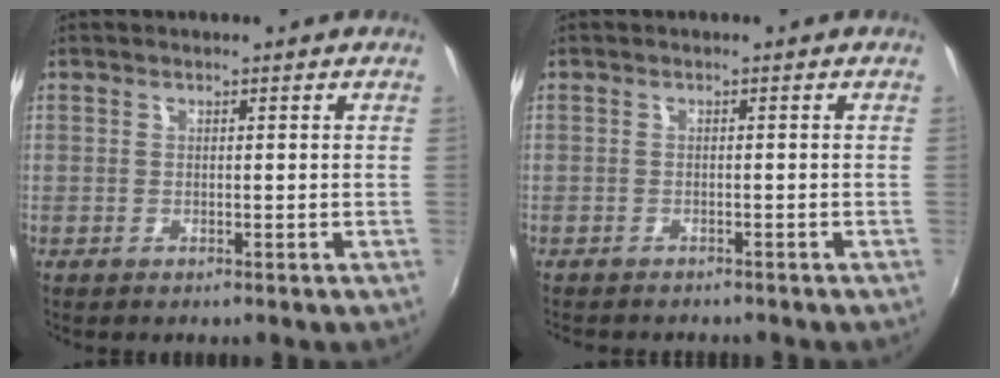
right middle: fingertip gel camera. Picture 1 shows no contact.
{"total": 2.9, "force": [-2.6, 0.7, 0.9], "torque": [-0.024, -0.012, -0.041]}